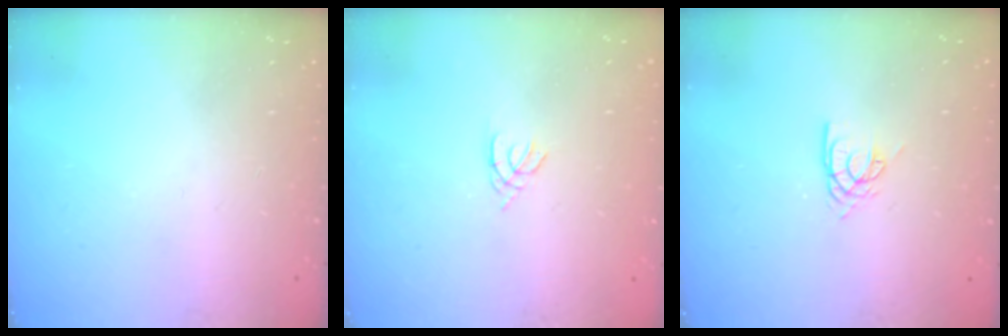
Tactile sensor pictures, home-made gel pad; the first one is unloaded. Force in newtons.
{"total": 1.1, "press": 1.0, "slide": 0.3}
{"total": 6.0, "press": 6.0, "slide": 0.5}